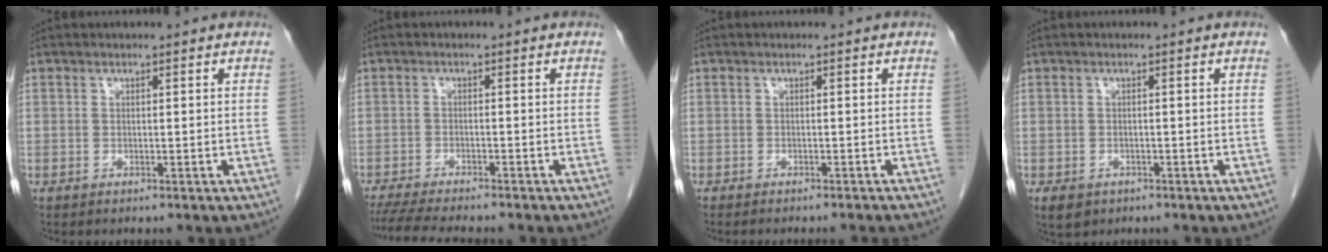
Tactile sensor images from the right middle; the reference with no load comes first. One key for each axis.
{"total": 9.8, "fx": -8.6, "fy": 0.9, "fz": 4.8, "tx": -0.070, "ty": -0.016, "tz": -0.130}
{"total": 5.1, "fx": -4.7, "fy": -0.2, "fz": 2.0, "tx": -0.015, "ty": -0.010, "tz": -0.059}
{"total": 3.4, "fx": -2.1, "fy": 2.3, "fz": 1.3, "tx": -0.019, "ty": -0.002, "tz": -0.026}